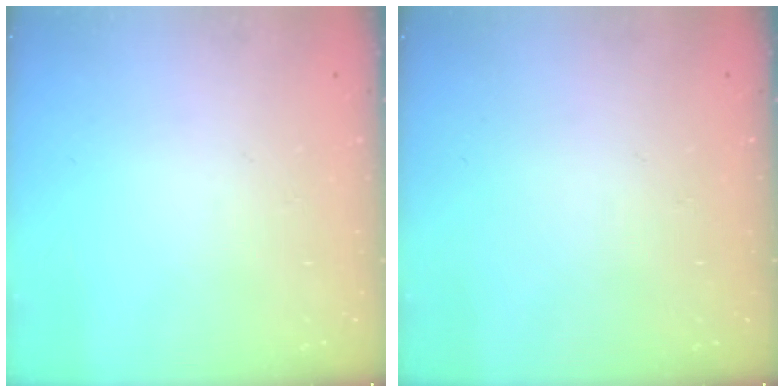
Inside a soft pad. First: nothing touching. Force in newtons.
{"total": 0.0}